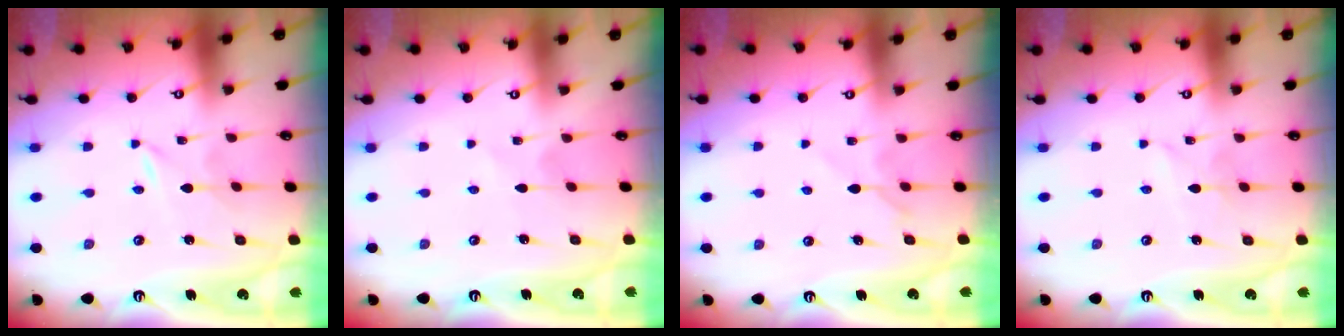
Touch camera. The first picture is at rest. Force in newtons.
{"total": 2.5, "press": 2.5, "slide": 0.3}
{"total": 5.3, "press": 5.3, "slide": 0.5}
{"total": 2.4, "press": 2.3, "slide": 0.3}